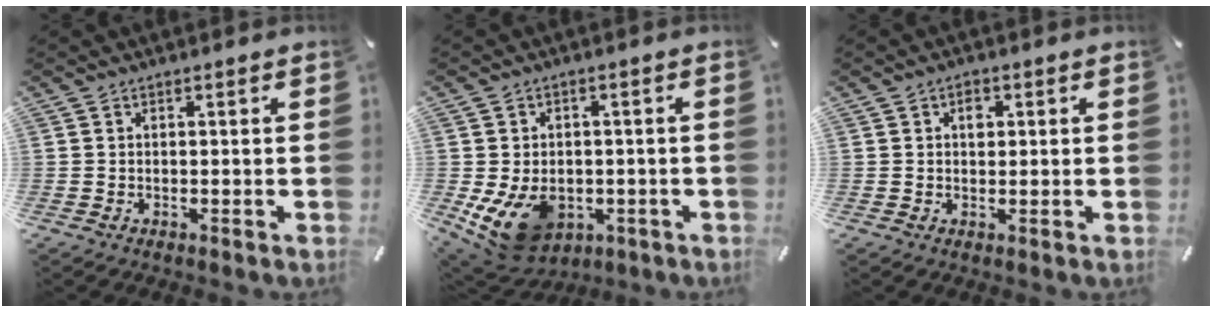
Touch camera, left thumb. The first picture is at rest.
{"total": 11.9, "force": [-3.8, 9.0, 6.7], "torque": [-0.131, 0.010, -0.065]}
{"total": 2.2, "force": [0.5, 1.7, 1.3], "torque": [-0.005, -0.002, 0.003]}